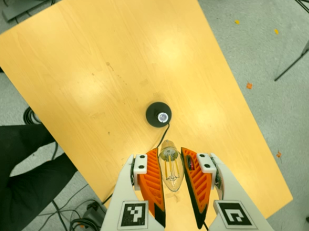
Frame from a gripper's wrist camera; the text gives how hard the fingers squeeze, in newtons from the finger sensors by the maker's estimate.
{"total": 11.2, "left": 10.9, "right": 11.5}